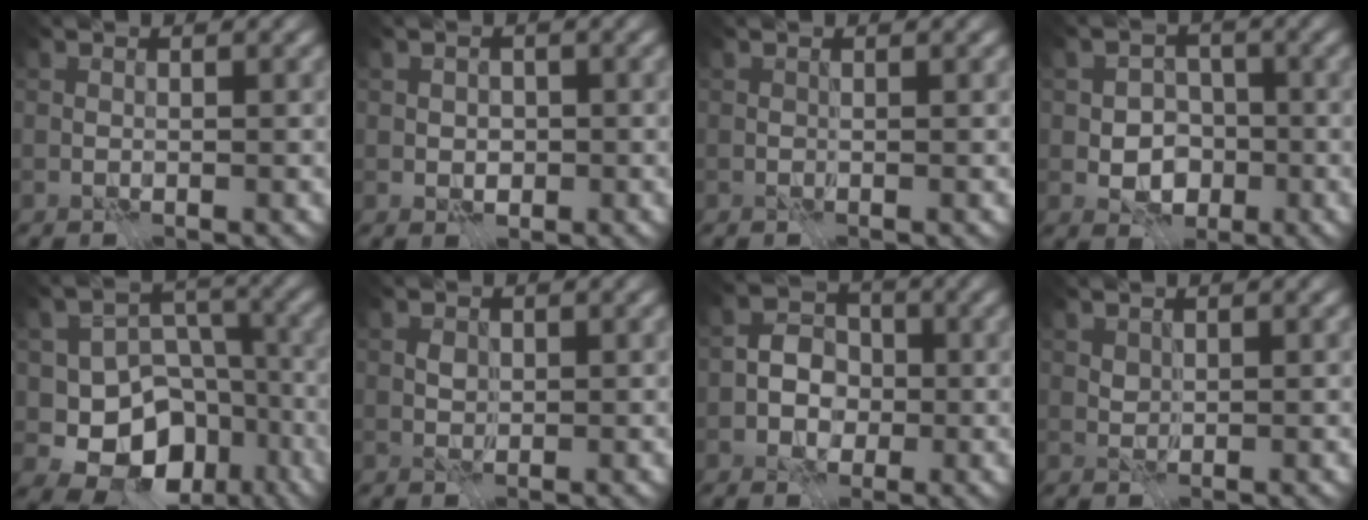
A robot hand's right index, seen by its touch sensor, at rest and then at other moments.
{"total": 1.8, "force": [-0.5, 1.4, 1.0], "torque": [-0.010, -0.004, -0.013]}
{"total": 0.0}
{"total": 4.7, "force": [-1.8, 3.4, 2.7], "torque": [-0.033, -0.001, -0.040]}
{"total": 10.3, "force": [-4.5, 7.7, 5.3], "torque": [-0.071, 0.002, -0.072]}
{"total": 0.7, "force": [0.0, 0.5, 0.4], "torque": [-0.006, -0.002, -0.004]}
{"total": 3.7, "force": [-1.3, 2.9, 1.9], "torque": [-0.011, 0.005, -0.036]}
{"total": 0.7, "force": [0.5, 0.4, 0.3], "torque": [-0.007, -0.002, 0.009]}